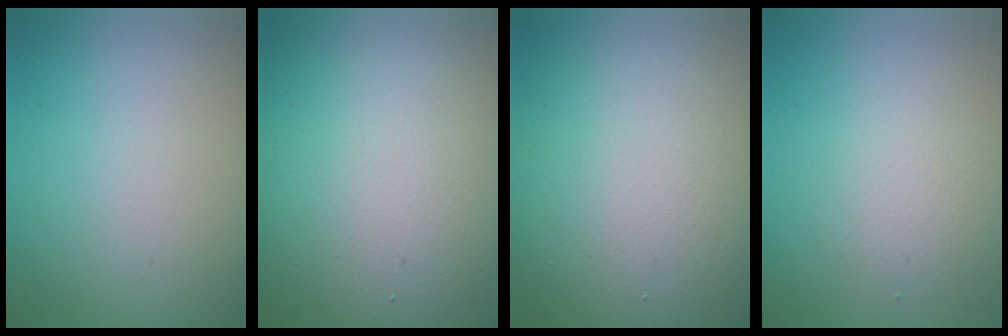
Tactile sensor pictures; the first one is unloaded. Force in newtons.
{"total": 19.0, "press": 19.0, "slide": 1.0}
{"total": 13.9, "press": 13.9, "slide": 0.7}
{"total": 2.2, "press": 2.2, "slide": 0.1}